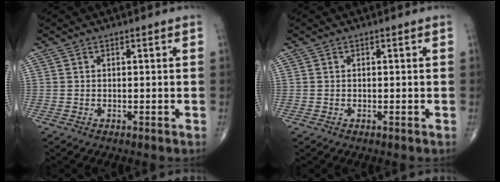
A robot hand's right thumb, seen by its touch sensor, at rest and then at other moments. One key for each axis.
{"total": 0.0}